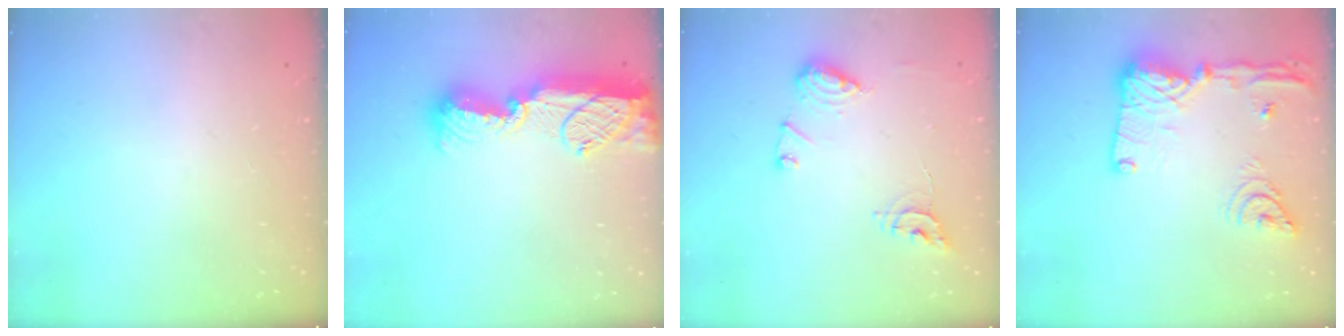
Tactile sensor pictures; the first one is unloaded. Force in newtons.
{"total": 17.4, "press": 16.6, "slide": 5.5}
{"total": 12.1, "press": 12.0, "slide": 1.2}
{"total": 20.1, "press": 19.9, "slide": 3.0}